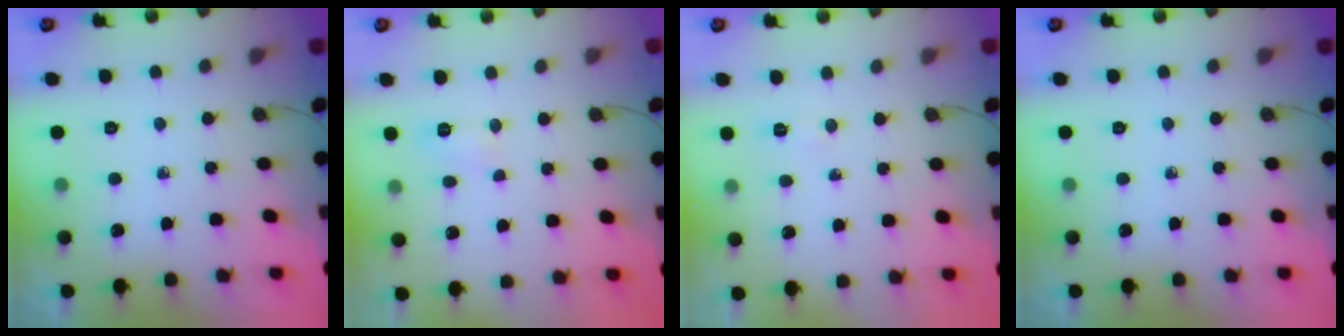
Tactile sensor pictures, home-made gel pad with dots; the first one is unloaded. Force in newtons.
{"total": 6.2, "press": 6.1, "slide": 0.8}
{"total": 2.8, "press": 2.8, "slide": 0.5}
{"total": 0.0}